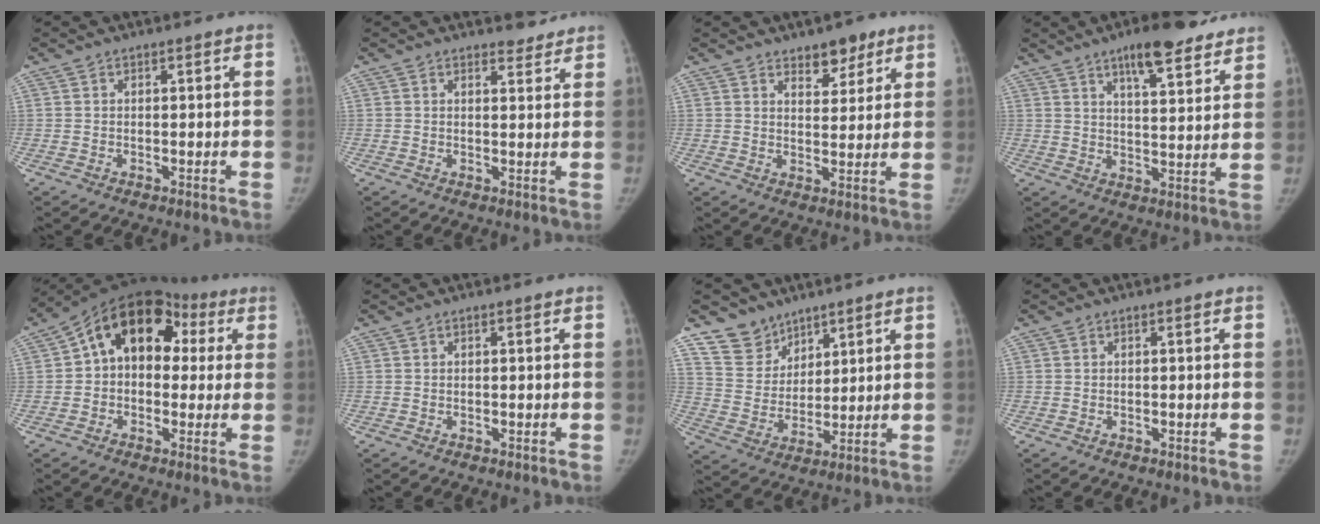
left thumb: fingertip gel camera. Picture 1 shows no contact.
{"total": 2.5, "force": [2.3, 0.9, 0.1], "torque": [0.016, -0.019, 0.026]}
{"total": 5.9, "force": [4.0, 3.1, 2.9], "torque": [-0.009, -0.026, 0.061]}
{"total": 12.3, "force": [8.7, 3.6, 8.0], "torque": [-0.086, -0.041, 0.128]}
{"total": 15.5, "force": [3.3, 11.1, 10.4], "torque": [-0.114, 0.046, 0.039]}
{"total": 0.0}
{"total": 8.4, "force": [6.5, 5.2, 0.4], "torque": [0.027, -0.056, 0.137]}
{"total": 0.0}